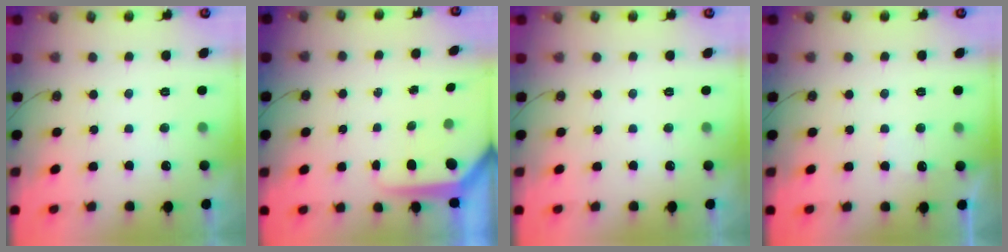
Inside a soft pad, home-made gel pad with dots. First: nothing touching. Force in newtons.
{"total": 6.2, "press": 6.2, "slide": 0.4}
{"total": 0.0}
{"total": 2.5, "press": 2.5, "slide": 0.5}